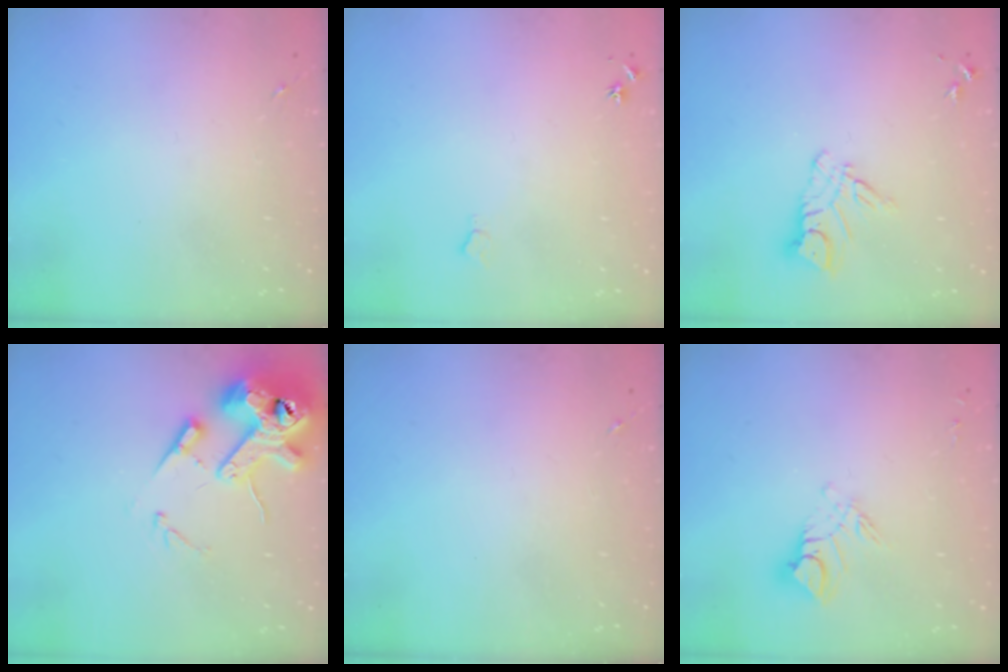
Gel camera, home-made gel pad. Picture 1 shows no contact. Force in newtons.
{"total": 5.6, "press": 5.5, "slide": 0.7}
{"total": 8.6, "press": 8.5, "slide": 0.9}
{"total": 16.0, "press": 15.8, "slide": 2.5}
{"total": 0.0}
{"total": 10.0, "press": 9.9, "slide": 1.0}